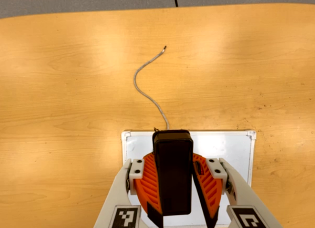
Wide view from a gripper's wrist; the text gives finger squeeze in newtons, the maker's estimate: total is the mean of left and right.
{"total": 9.8, "left": 9.8, "right": 9.8}